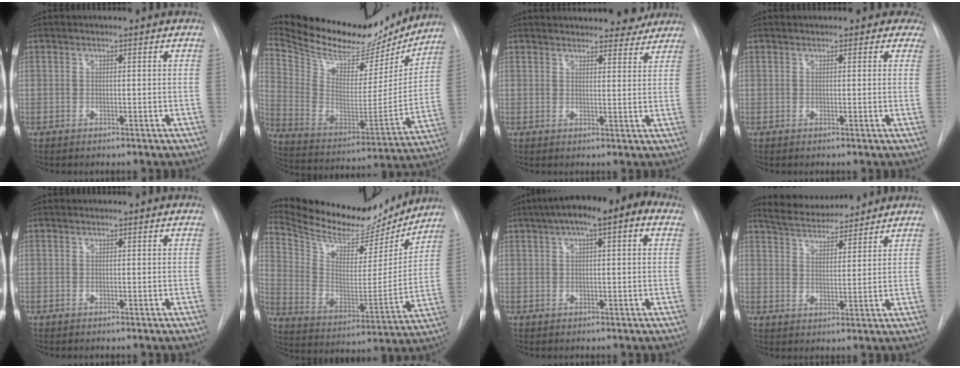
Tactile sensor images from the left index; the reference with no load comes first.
{"total": 25.1, "force": [22.3, 7.7, 8.4], "torque": [-0.163, -0.032, 0.336]}
{"total": 14.4, "force": [13.4, 4.2, 3.3], "torque": [-0.033, 0.006, 0.158]}
{"total": 3.9, "force": [3.4, 2.0, 0.4], "torque": [0.024, -0.003, 0.018]}
{"total": 0.0}
{"total": 18.6, "force": [17.5, 4.6, 4.4], "torque": [-0.084, -0.035, 0.276]}
{"total": 12.2, "force": [6.5, 3.0, 9.9], "torque": [-0.152, 0.052, 0.091]}
{"total": 9.0, "force": [8.6, 1.3, 2.5], "torque": [-0.046, 0.007, 0.144]}